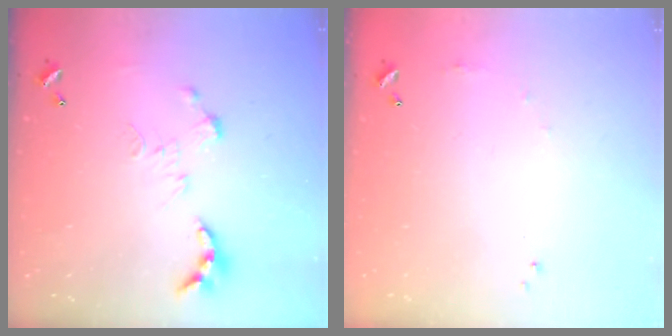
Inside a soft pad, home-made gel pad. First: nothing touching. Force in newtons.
{"total": 4.7, "press": 4.7, "slide": 0.7}